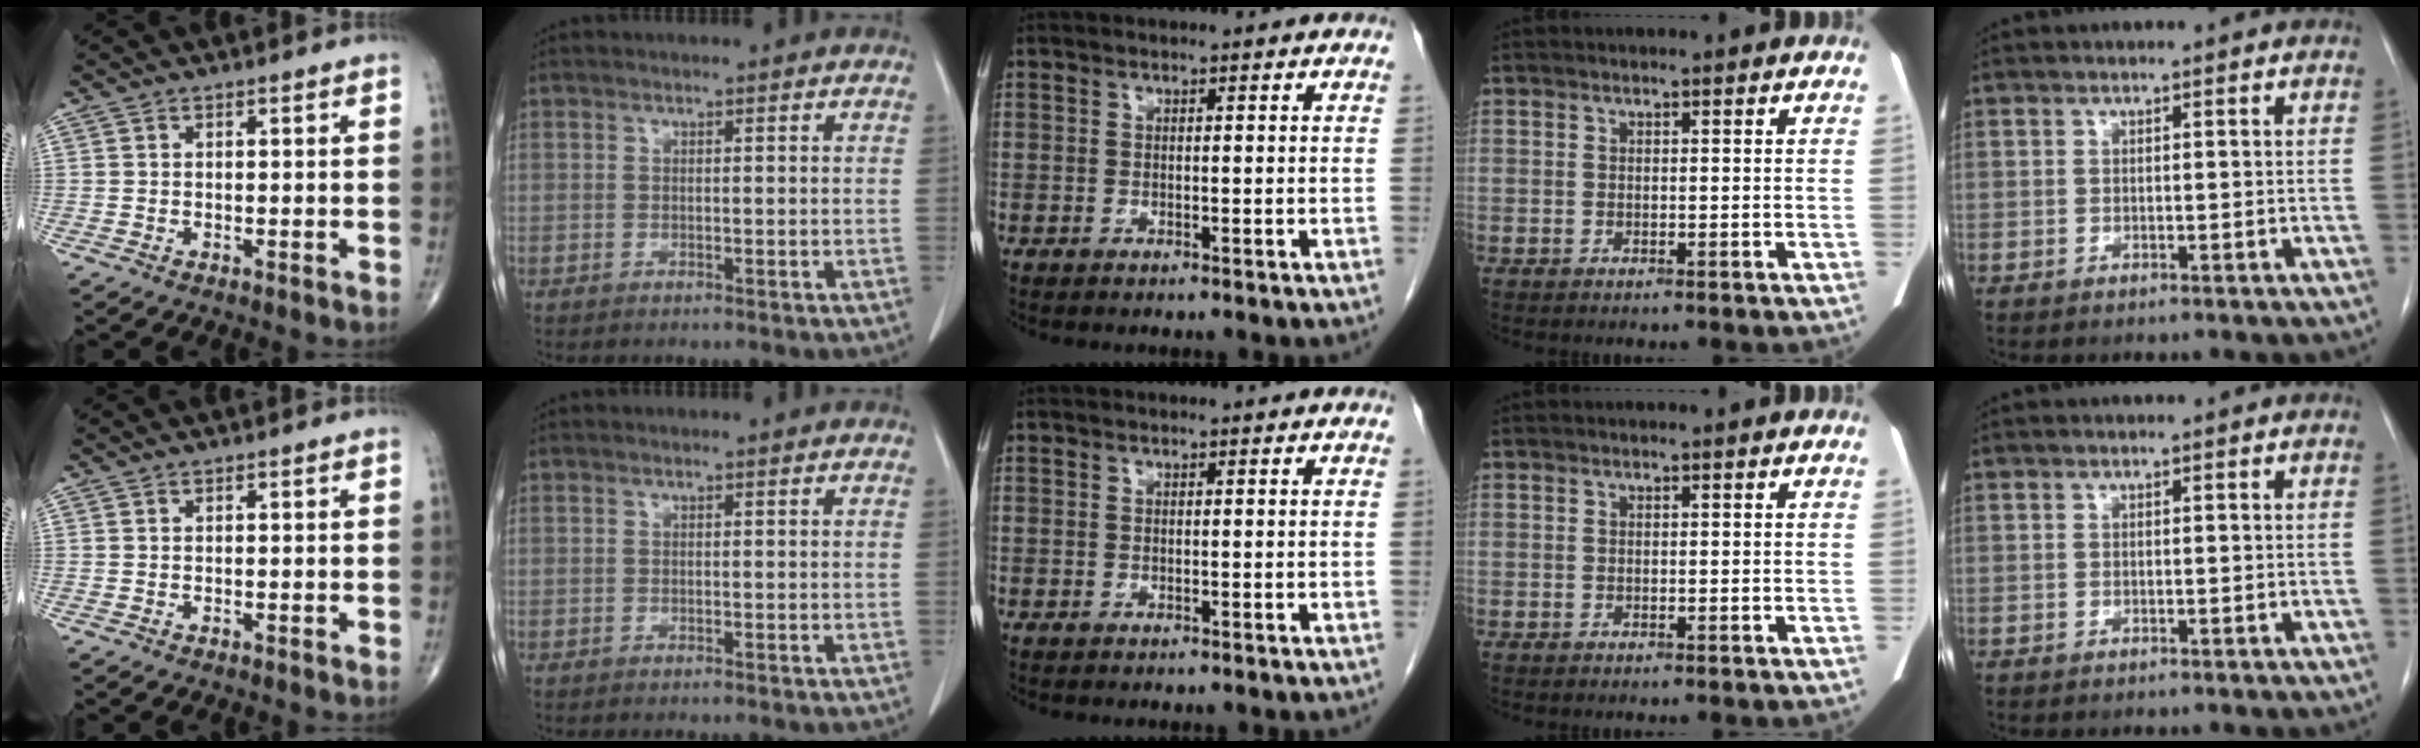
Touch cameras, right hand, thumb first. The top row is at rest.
{}